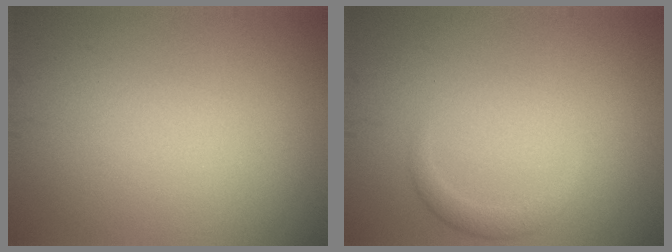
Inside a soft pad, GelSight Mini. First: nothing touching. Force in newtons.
{"total": 1.4, "press": 1.4, "slide": 0.1}